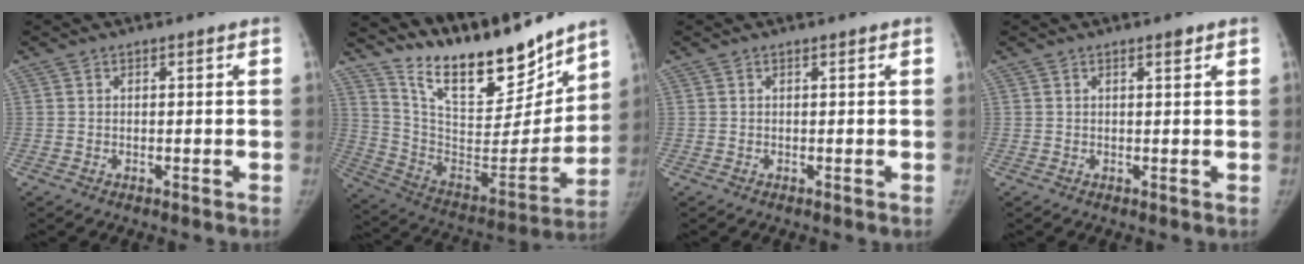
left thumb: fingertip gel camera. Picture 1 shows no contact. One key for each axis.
{"total": 23.5, "fx": 19.4, "fy": 6.8, "fz": 11.5, "tx": -0.137, "ty": -0.115, "tz": 0.334}
{"total": 0.0}
{"total": 1.1, "fx": 0.7, "fy": 0.2, "fz": 0.8, "tx": -0.010, "ty": -0.004, "tz": 0.012}